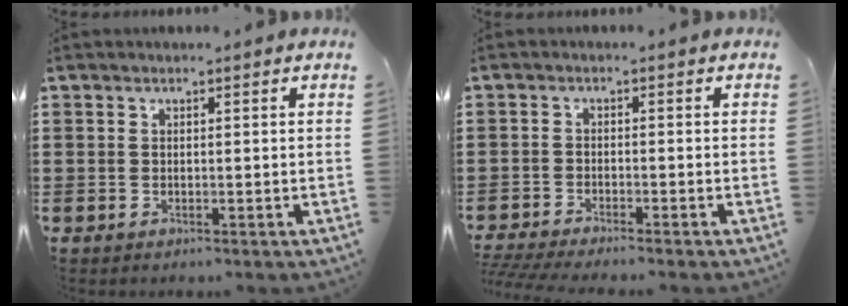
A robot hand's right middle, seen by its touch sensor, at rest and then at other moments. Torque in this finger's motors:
{"motor_torque": [1.81, -0.32, 0.49, 0.18]}